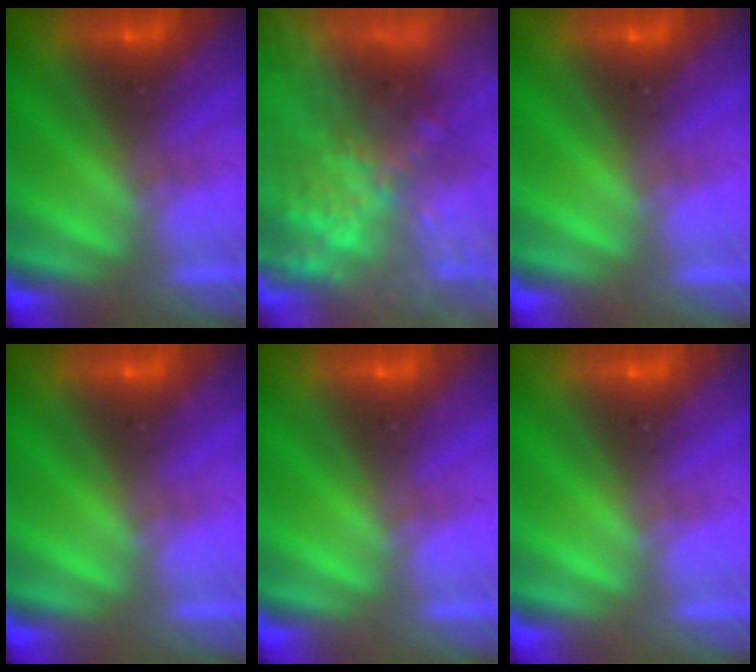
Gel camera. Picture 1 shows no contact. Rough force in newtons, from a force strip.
{"total": 9.0}
{"total": 0.0}
{"total": 0.0}
{"total": 0.0}
{"total": 0.0}